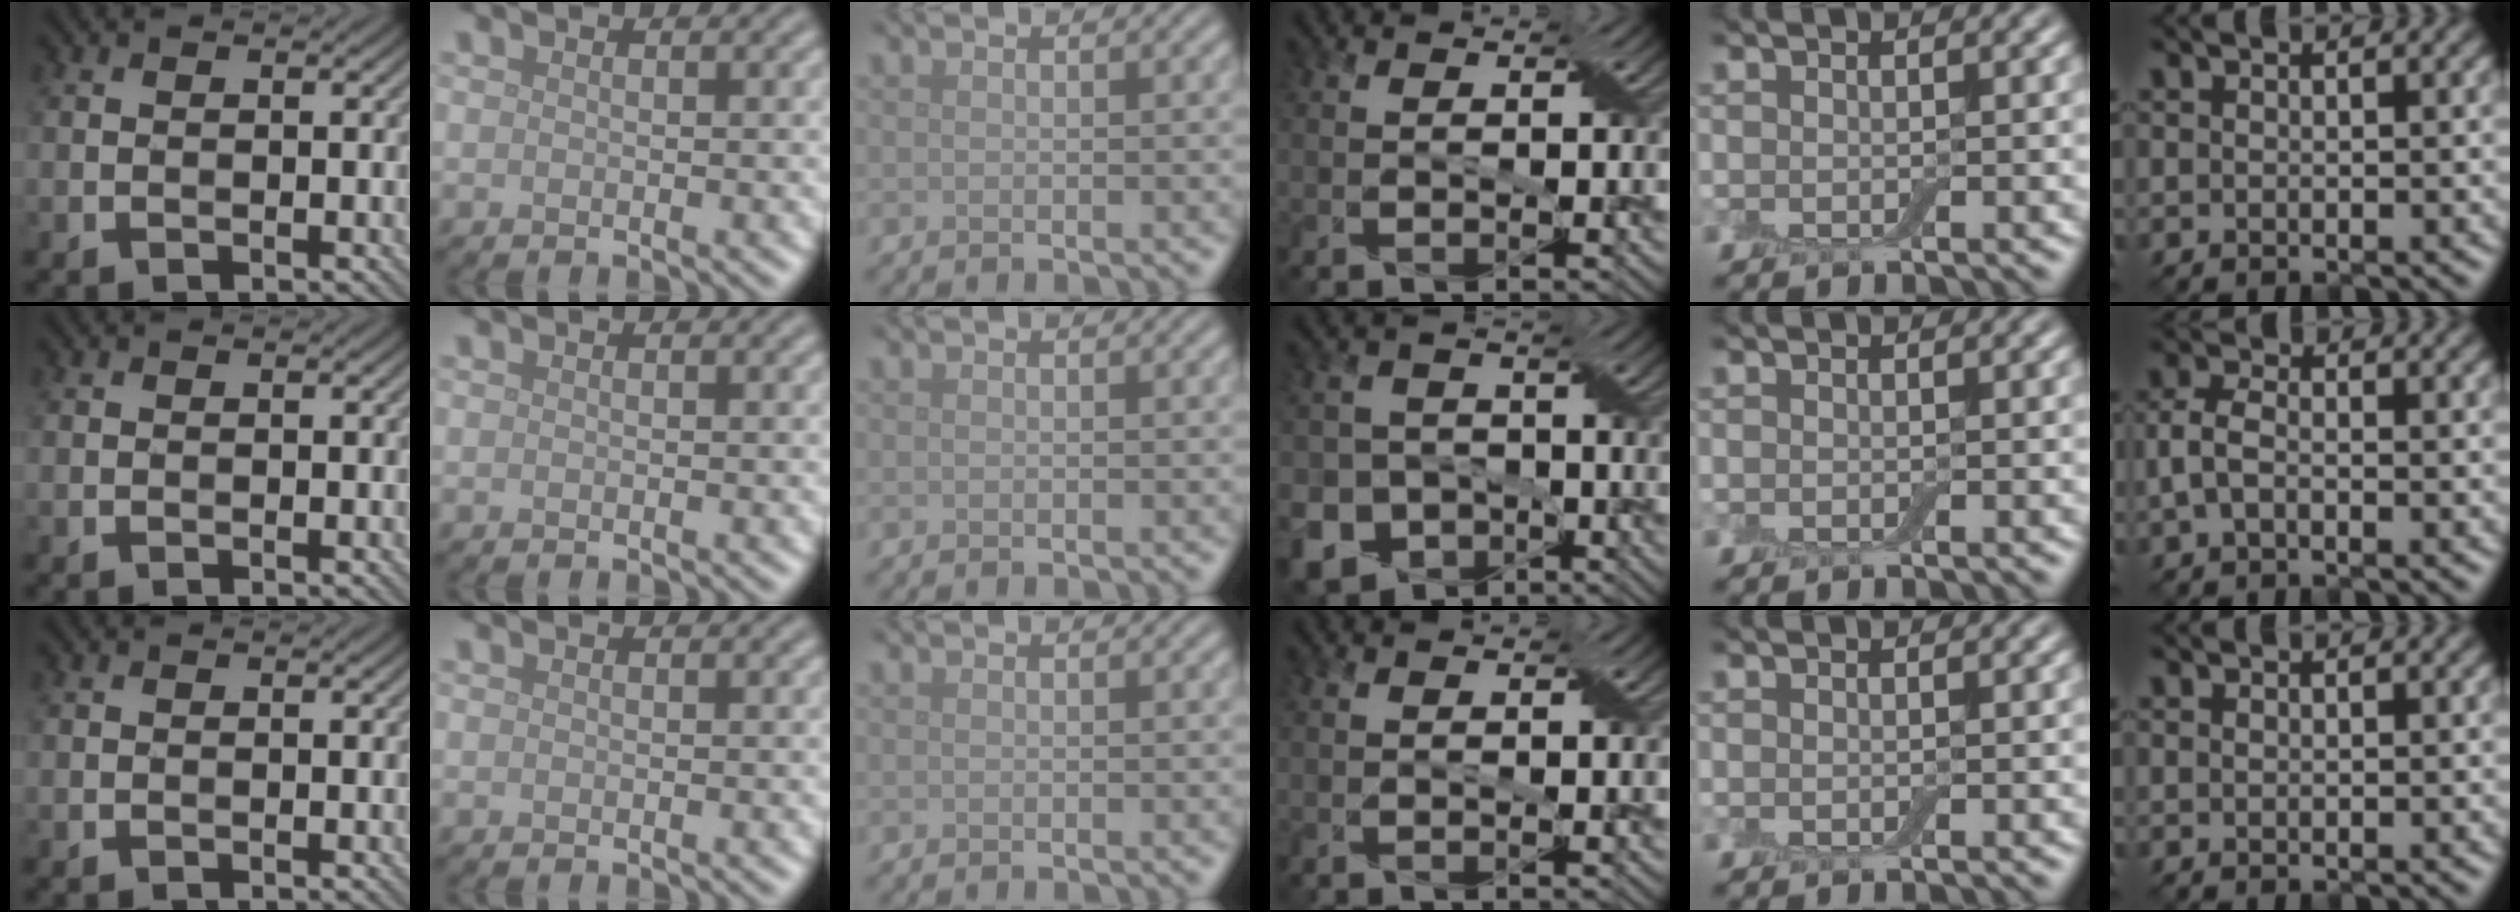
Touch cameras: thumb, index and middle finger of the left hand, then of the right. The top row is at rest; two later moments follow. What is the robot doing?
{"motion": "wipe", "object": "dish"}